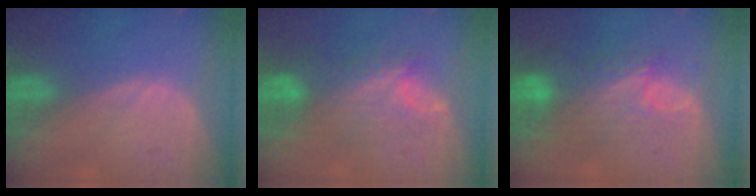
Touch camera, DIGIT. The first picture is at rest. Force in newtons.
{"total": 7.8, "press": 7.4, "slide": 2.7}
{"total": 9.7, "press": 8.0, "slide": 5.5}